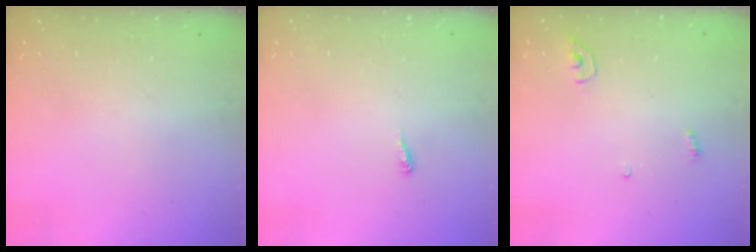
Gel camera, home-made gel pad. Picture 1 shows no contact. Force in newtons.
{"total": 4.1, "press": 4.0, "slide": 0.5}
{"total": 3.4, "press": 3.4, "slide": 0.3}